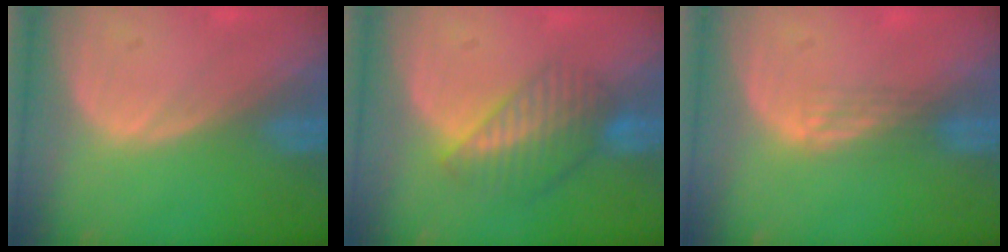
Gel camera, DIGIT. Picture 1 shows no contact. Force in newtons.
{"total": 7.0, "press": 6.0, "slide": 3.5}
{"total": 2.1, "press": 1.6, "slide": 1.3}